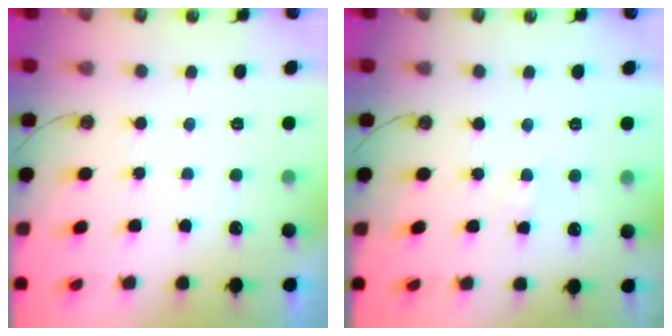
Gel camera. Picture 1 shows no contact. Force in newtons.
{"total": 2.3, "press": 2.3, "slide": 0.4}